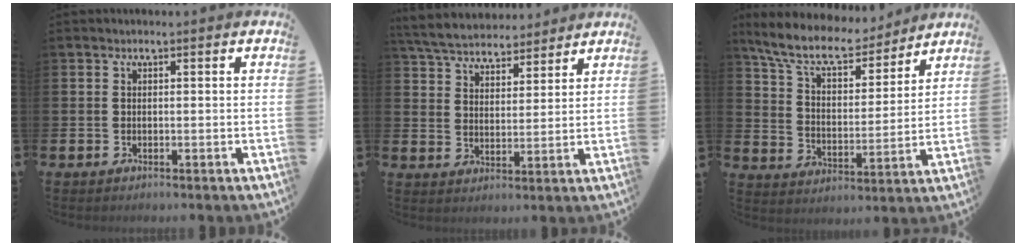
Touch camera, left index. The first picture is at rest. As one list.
[{"total": 5.9, "force": [5.7, 1.4, 0.7], "torque": [-0.043, -0.029, 0.102]}, {"total": 9.7, "force": [8.7, 2.9, 3.4], "torque": [-0.103, -0.053, 0.152]}]